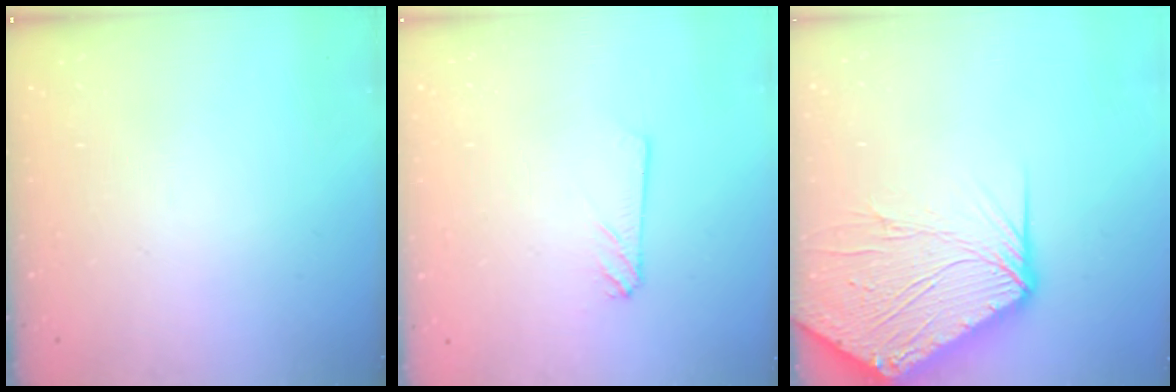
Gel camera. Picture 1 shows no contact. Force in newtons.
{"total": 2.4, "press": 2.4, "slide": 0.3}
{"total": 17.4, "press": 17.2, "slide": 2.1}